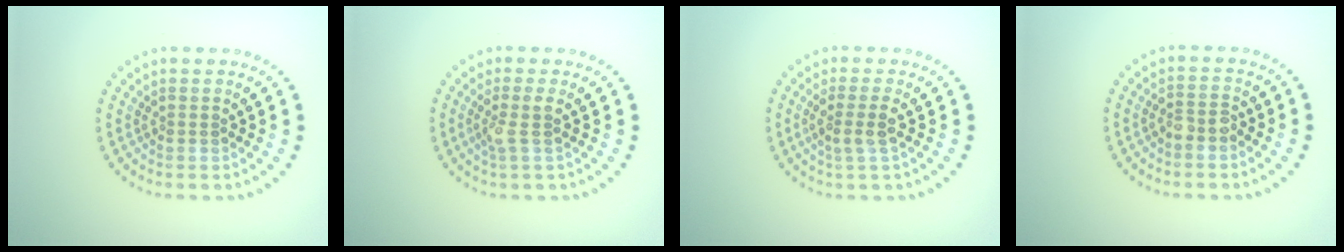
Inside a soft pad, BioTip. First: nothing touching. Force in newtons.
{"total": 1.9, "press": 1.5, "slide": 1.1}
{"total": 2.0, "press": 1.7, "slide": 1.1}
{"total": 1.6, "press": 1.4, "slide": 0.7}